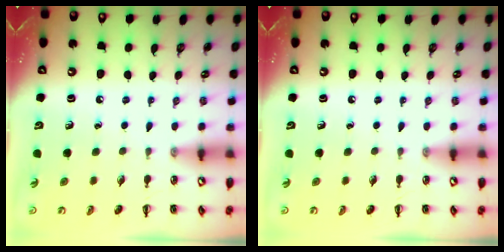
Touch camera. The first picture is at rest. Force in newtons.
{"total": 0.0}